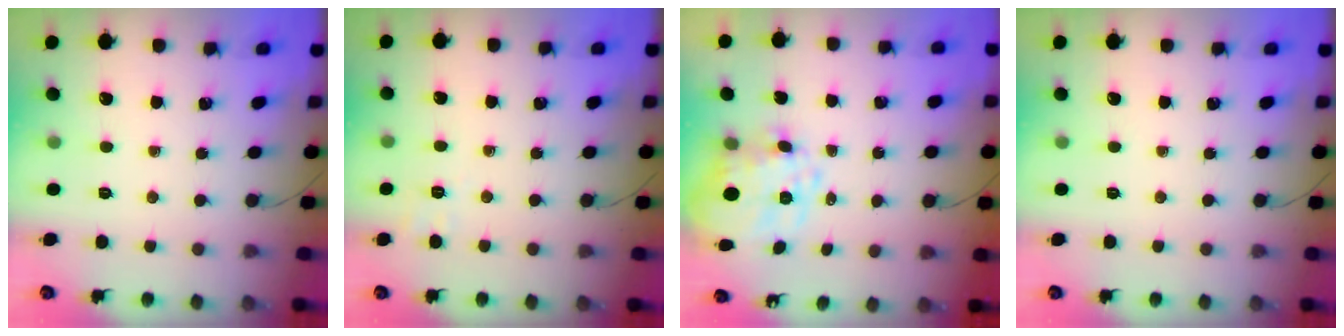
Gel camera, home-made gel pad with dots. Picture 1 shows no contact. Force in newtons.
{"total": 2.9, "press": 2.2, "slide": 1.9}
{"total": 4.0, "press": 3.1, "slide": 2.5}
{"total": 0.0}